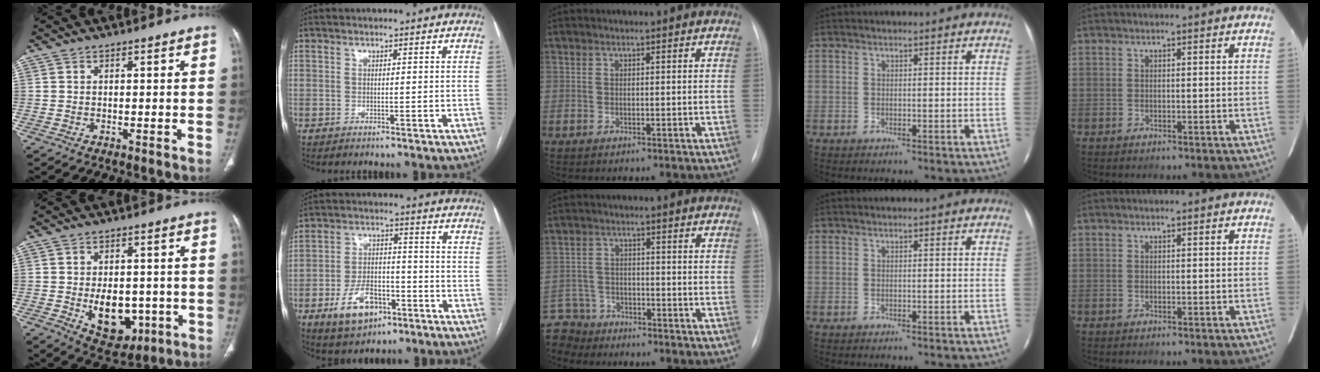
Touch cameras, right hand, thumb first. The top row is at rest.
{"thumb": {"total": 10.9, "force": [-2.2, 7.2, 7.9], "torque": [-0.084, -0.001, -0.011]}, "index": {"total": 9.7, "force": [-4.8, 5.8, 6.2], "torque": [-0.120, 0.010, -0.075]}, "middle": {"total": 8.1, "force": [-7.3, 3.5, 0.1], "torque": [-0.014, 0.004, -0.136]}}